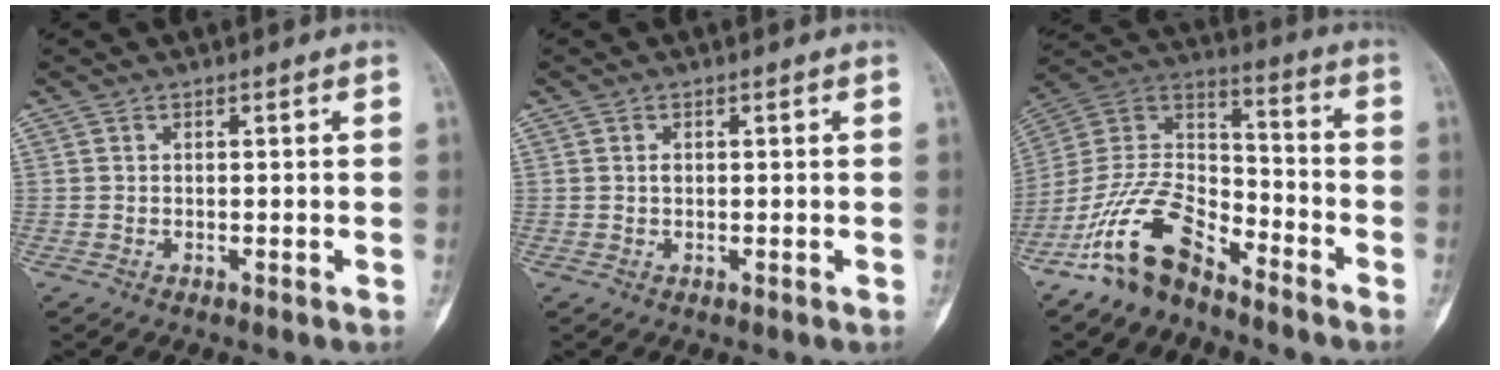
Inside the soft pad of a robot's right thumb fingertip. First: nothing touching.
{"total": 0.9, "force": [0.1, 0.6, 0.6], "torque": [-0.011, 0.001, 0.002]}
{"total": 15.2, "force": [-10.7, 7.0, 8.2], "torque": [-0.143, 0.087, -0.212]}